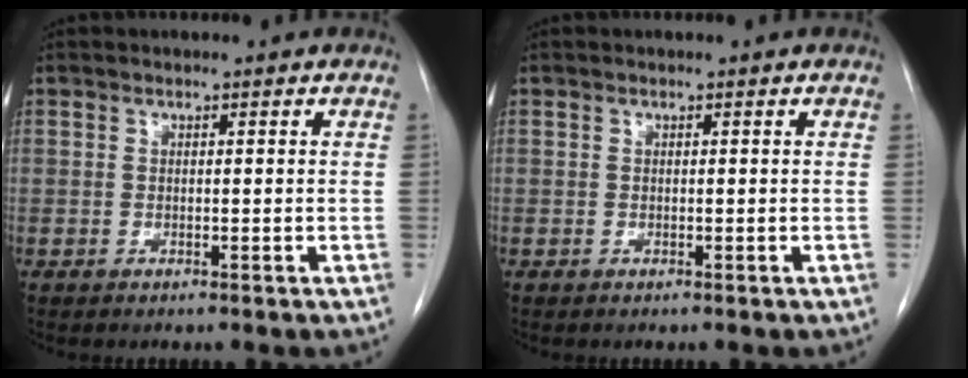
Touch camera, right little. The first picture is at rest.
{"total": 0.0}